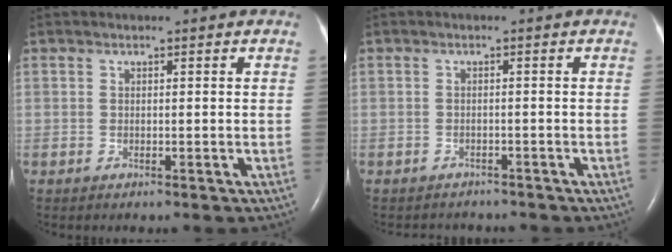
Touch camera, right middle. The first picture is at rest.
{"total": 3.4, "force": [-3.1, 1.2, 0.0], "torque": [-0.003, -0.003, -0.043]}